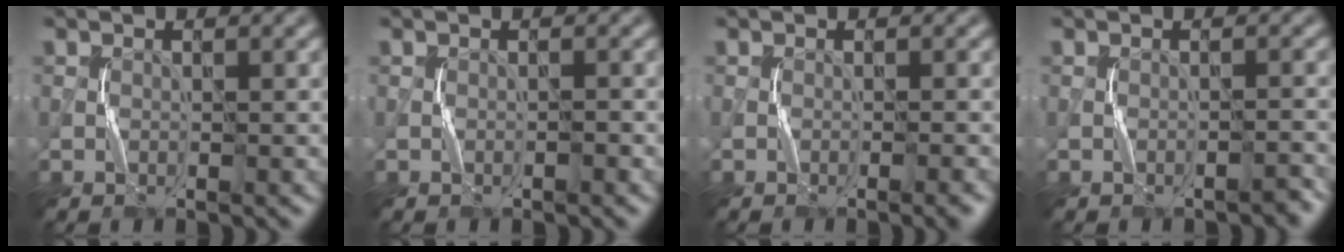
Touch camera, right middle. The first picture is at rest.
{"total": 0.0}
{"total": 1.0, "force": [-0.6, -0.2, 0.8], "torque": [-0.013, 0.001, -0.008]}
{"total": 1.0, "force": [-0.9, 0.2, 0.3], "torque": [-0.006, 0.003, -0.014]}